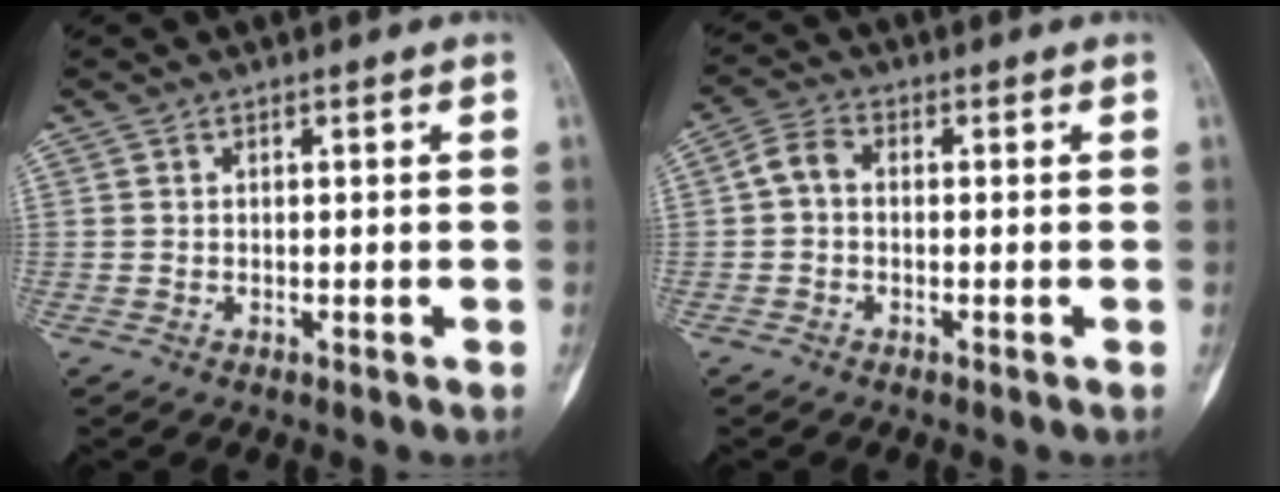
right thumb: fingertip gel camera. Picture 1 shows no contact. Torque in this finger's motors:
{"motor_torque": [-0.51, 0.46, 0.18, -0.49, -0.03]}